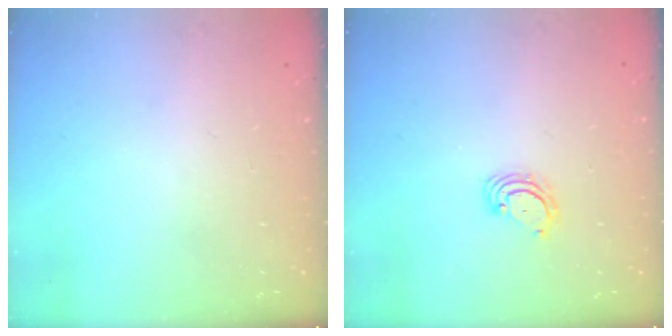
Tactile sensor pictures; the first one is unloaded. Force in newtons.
{"total": 4.5, "press": 4.4, "slide": 0.5}